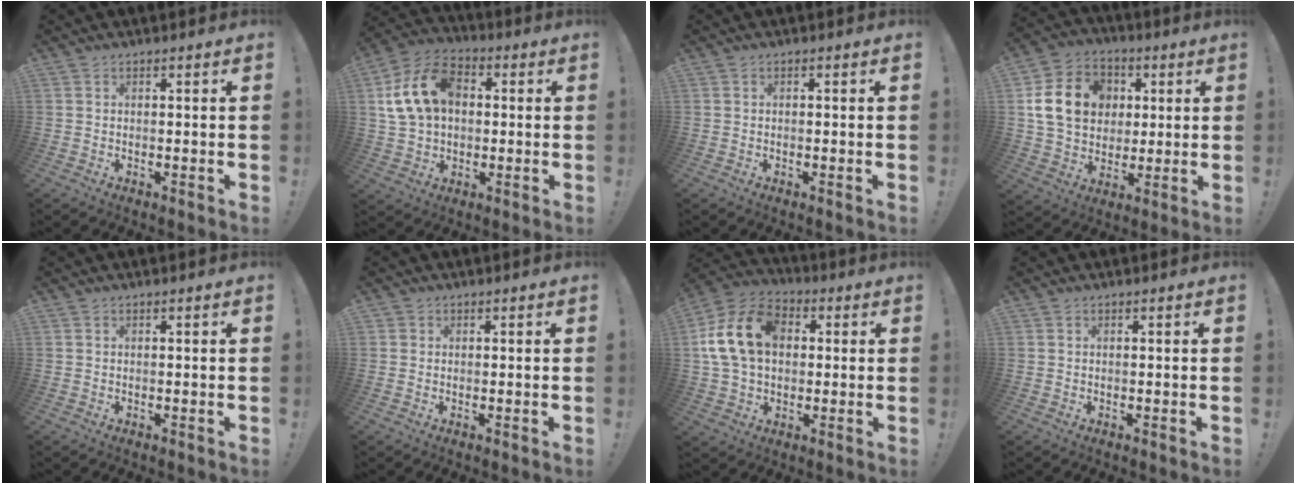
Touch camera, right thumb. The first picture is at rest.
{"total": 16.6, "force": [3.3, 12.3, 10.7], "torque": [-0.184, 0.009, 0.068]}
{"total": 0.0}
{"total": 17.0, "force": [3.5, 13.8, 9.4], "torque": [-0.152, 0.001, 0.074]}
{"total": 0.0}
{"total": 0.8, "force": [0.3, 0.7, 0.0], "torque": [-0.008, 0.004, 0.007]}
{"total": 18.0, "force": [3.3, 13.2, 11.8], "torque": [-0.215, 0.015, 0.066]}
{"total": 0.0}